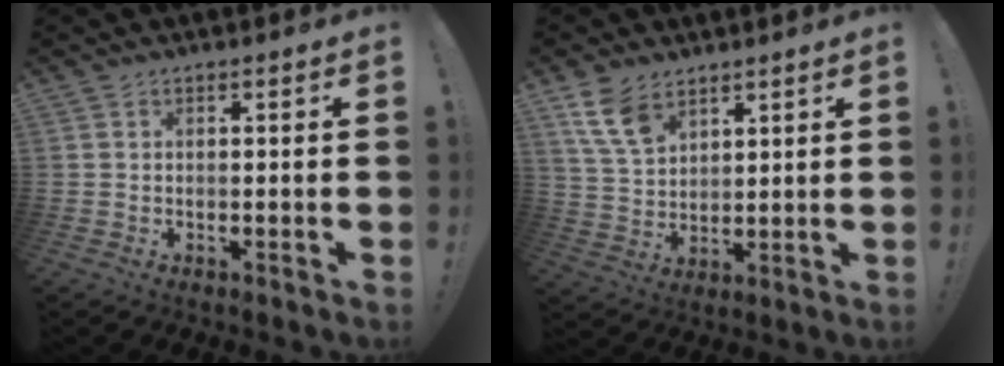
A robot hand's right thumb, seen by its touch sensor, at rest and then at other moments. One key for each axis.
{"total": 10.5, "fx": 6.6, "fy": 6.2, "fz": 5.4, "tx": -0.098, "ty": -0.026, "tz": 0.130}